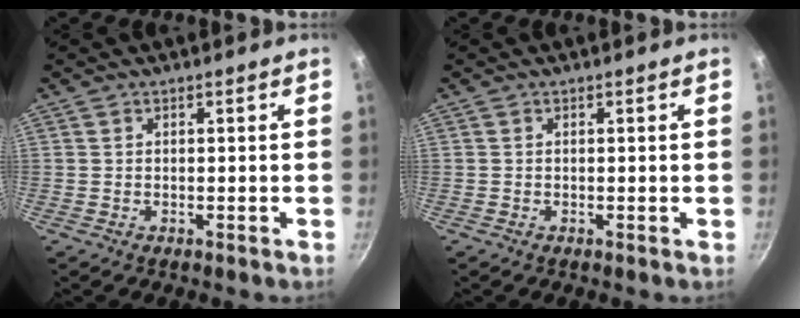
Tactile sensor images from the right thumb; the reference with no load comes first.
{"total": 0.0}